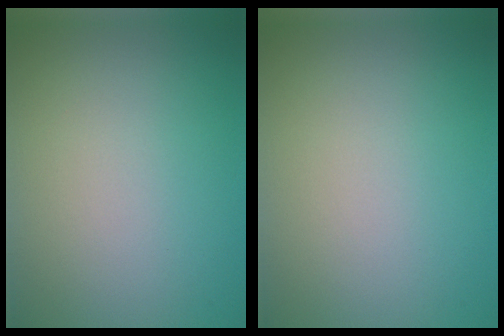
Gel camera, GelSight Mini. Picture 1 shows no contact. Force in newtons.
{"total": 0.0}